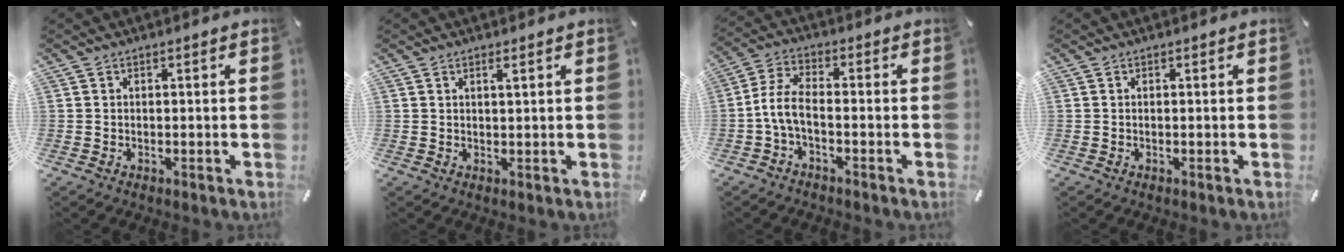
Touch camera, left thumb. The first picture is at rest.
{"total": 1.2, "force": [0.9, 0.0, 0.8], "torque": [-0.017, -0.002, 0.016]}
{"total": 6.5, "force": [-2.4, 2.8, 5.3], "torque": [-0.122, -0.001, -0.048]}
{"total": 0.0}